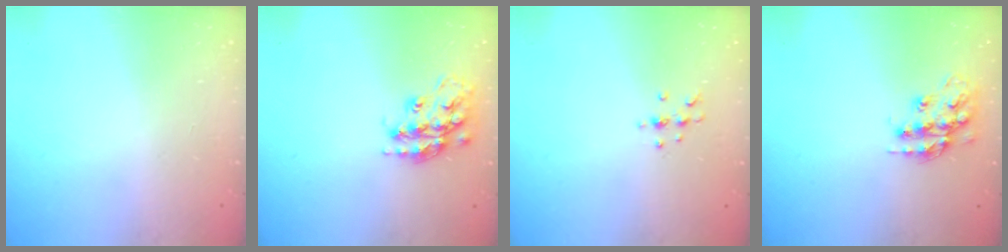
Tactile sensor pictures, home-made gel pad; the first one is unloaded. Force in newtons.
{"total": 16.3, "press": 16.3, "slide": 0.8}
{"total": 5.2, "press": 5.2, "slide": 0.6}
{"total": 14.0, "press": 14.0, "slide": 0.6}